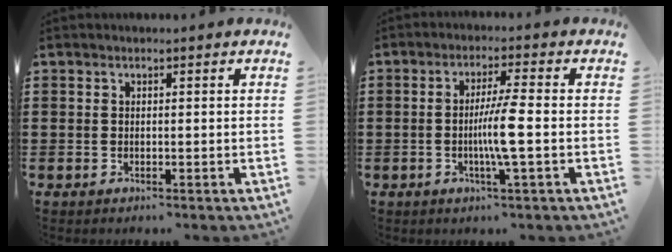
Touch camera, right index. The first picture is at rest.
{"total": 5.9, "force": [-1.1, -0.4, 5.7], "torque": [-0.114, -0.014, -0.028]}